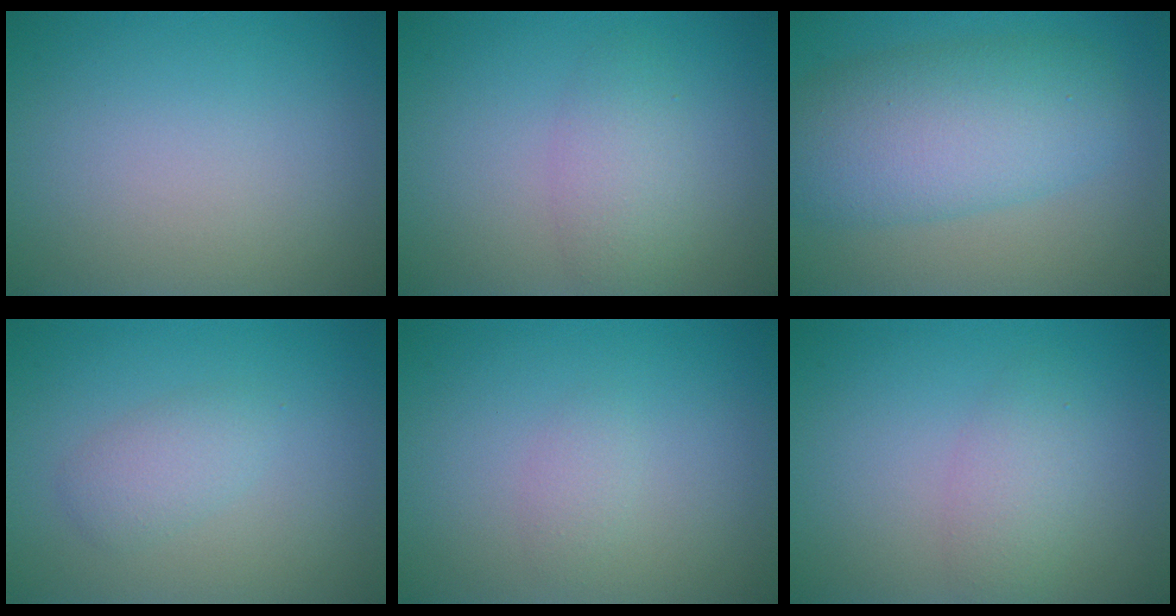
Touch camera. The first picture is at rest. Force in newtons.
{"total": 2.7, "press": 2.7, "slide": 0.1}
{"total": 8.0, "press": 8.0, "slide": 0.5}
{"total": 2.0, "press": 2.0, "slide": 0.0}
{"total": 1.0, "press": 1.0, "slide": 0.1}
{"total": 2.3, "press": 2.3, "slide": 0.0}